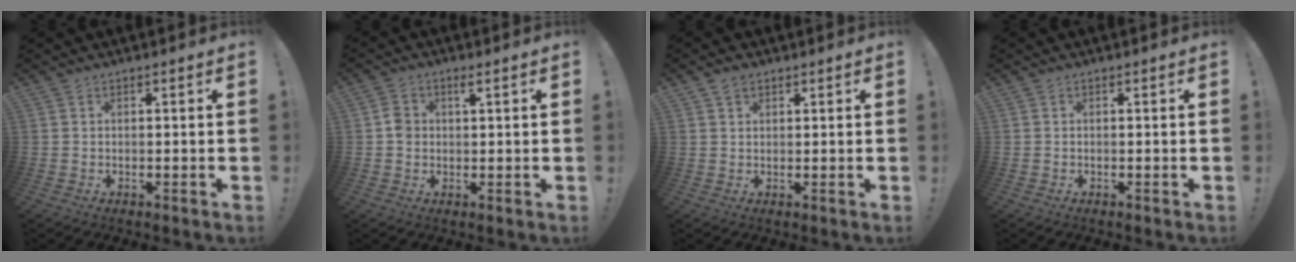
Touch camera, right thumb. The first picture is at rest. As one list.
[{"total": 3.3, "force": [0.2, 2.5, 2.0], "torque": [-0.035, 0.006, 0.003]}, {"total": 2.1, "force": [1.6, 1.1, 0.8], "torque": [-0.002, -0.007, 0.028]}, {"total": 0.0}]